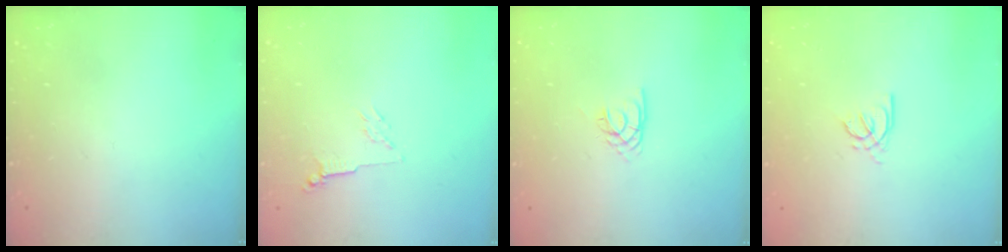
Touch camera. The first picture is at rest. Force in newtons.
{"total": 2.8, "press": 2.7, "slide": 0.6}
{"total": 2.1, "press": 2.1, "slide": 0.4}
{"total": 2.1, "press": 2.0, "slide": 0.6}